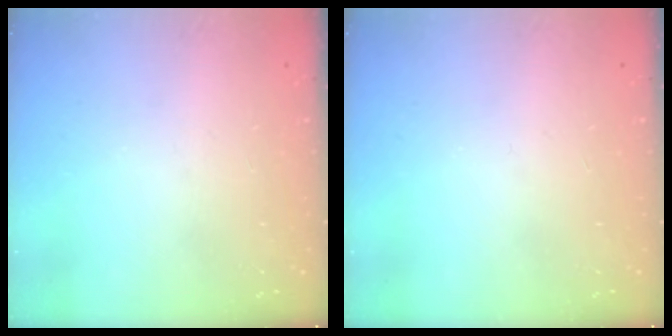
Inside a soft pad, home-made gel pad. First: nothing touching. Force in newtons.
{"total": 0.0}